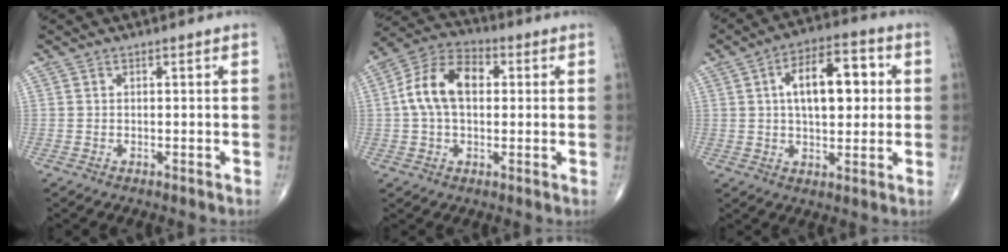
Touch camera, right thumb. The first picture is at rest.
{"total": 12.0, "force": [1.4, 7.4, 9.3], "torque": [-0.170, 0.029, 0.017]}
{"total": 13.5, "force": [2.4, 6.8, 11.4], "torque": [-0.155, 0.015, 0.034]}